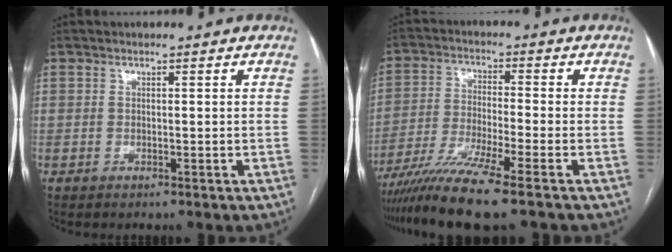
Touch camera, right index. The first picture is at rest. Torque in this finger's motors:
{"motor_torque": [1.40, -0.74, 0.60, 0.18]}